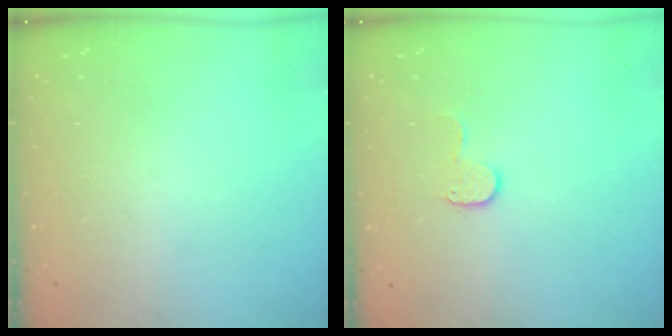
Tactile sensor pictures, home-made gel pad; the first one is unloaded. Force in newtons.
{"total": 5.5, "press": 5.5, "slide": 0.5}